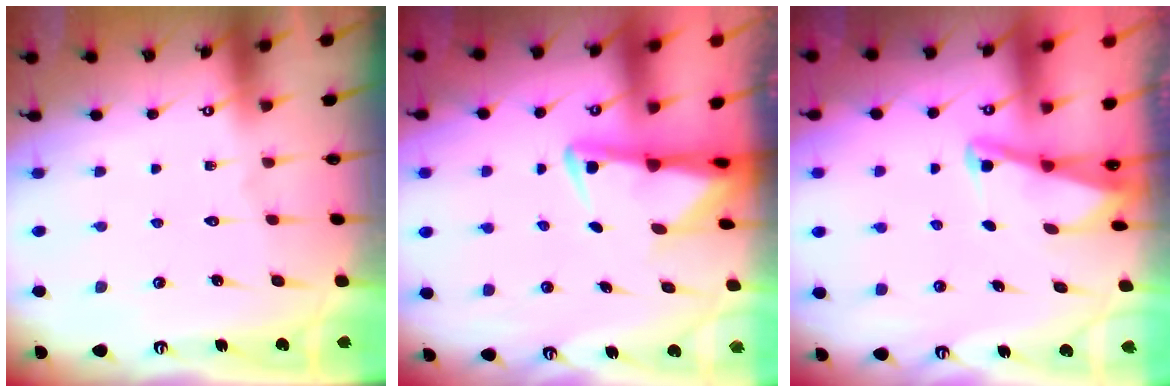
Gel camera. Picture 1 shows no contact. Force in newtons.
{"total": 3.3, "press": 3.2, "slide": 0.7}
{"total": 2.1, "press": 2.1, "slide": 0.4}